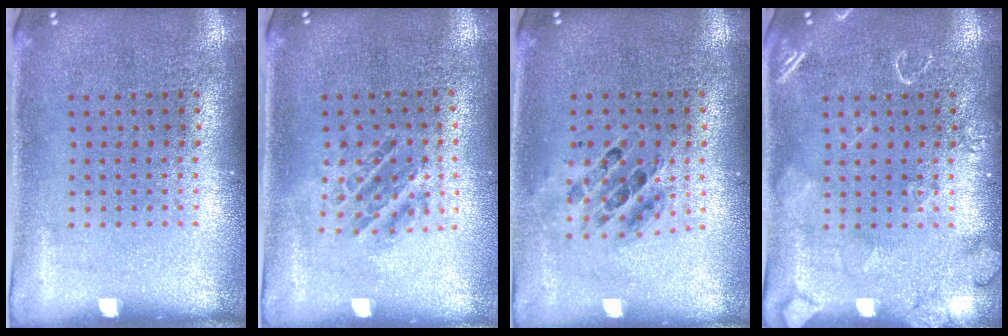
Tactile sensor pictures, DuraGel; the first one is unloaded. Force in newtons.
{"total": 1.0, "press": 1.0, "slide": 0.2}
{"total": 0.6, "press": 0.6, "slide": 0.1}
{"total": 2.4, "press": 2.4, "slide": 0.4}